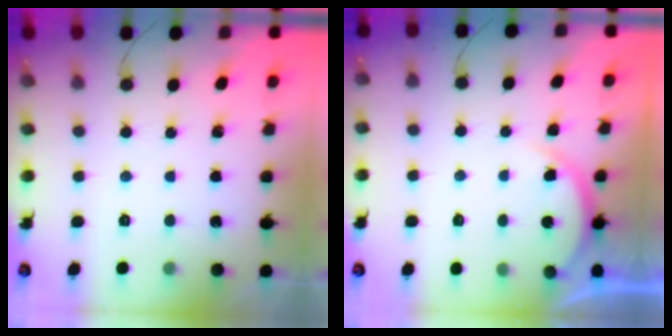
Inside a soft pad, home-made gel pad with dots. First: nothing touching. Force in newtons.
{"total": 5.3, "press": 5.2, "slide": 0.8}